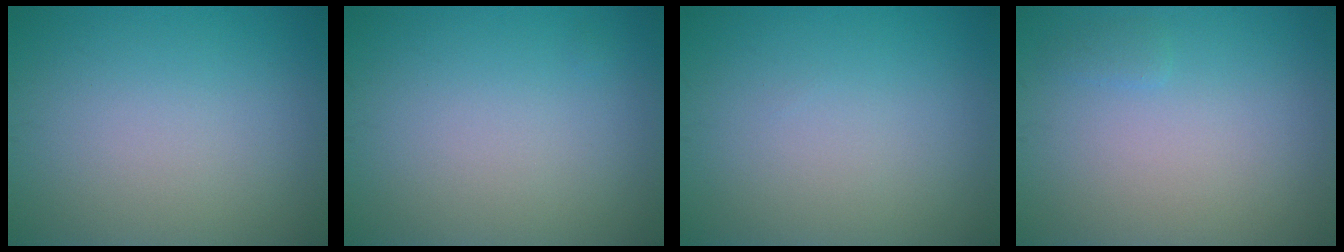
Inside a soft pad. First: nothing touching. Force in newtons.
{"total": 0.0}
{"total": 0.0}
{"total": 0.6, "press": 0.6, "slide": 0.1}